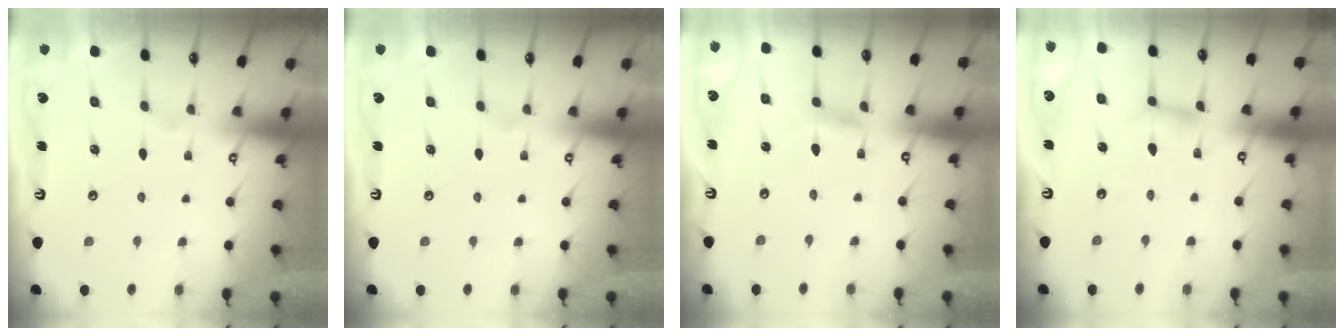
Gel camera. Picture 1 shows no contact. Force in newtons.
{"total": 0.0}
{"total": 2.2, "press": 2.2, "slide": 0.2}
{"total": 7.8, "press": 7.7, "slide": 0.6}